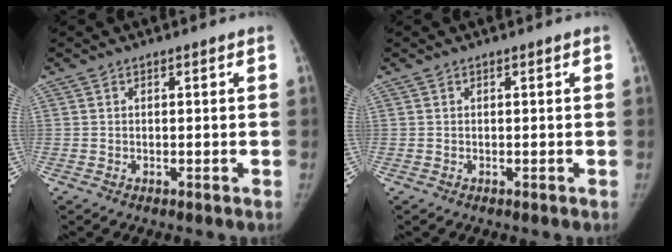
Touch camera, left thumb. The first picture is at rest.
{"total": 0.0}